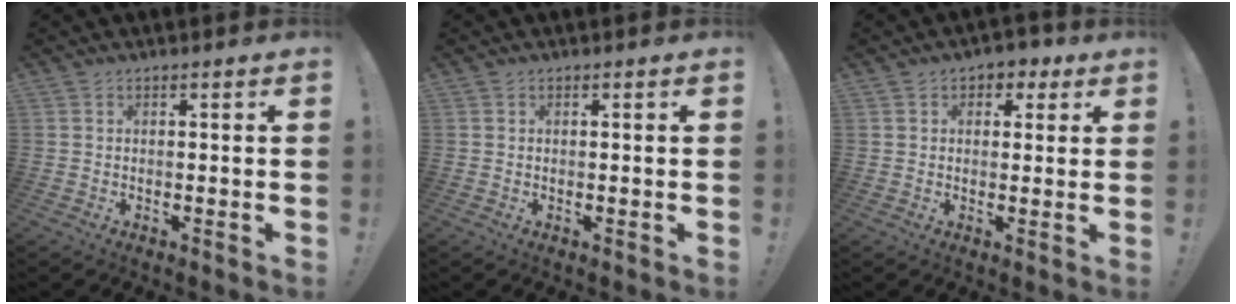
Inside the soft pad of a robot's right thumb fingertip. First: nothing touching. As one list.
[{"total": 0.0}, {"total": 3.9, "force": [1.7, 3.1, 1.7], "torque": [-0.013, -0.006, 0.027]}]